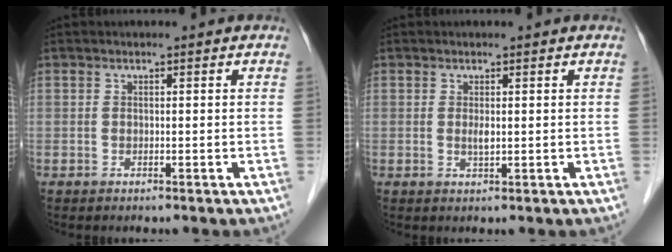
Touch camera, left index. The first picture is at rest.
{"total": 0.9, "force": [0.1, 0.3, 0.9], "torque": [-0.021, -0.003, 0.003]}